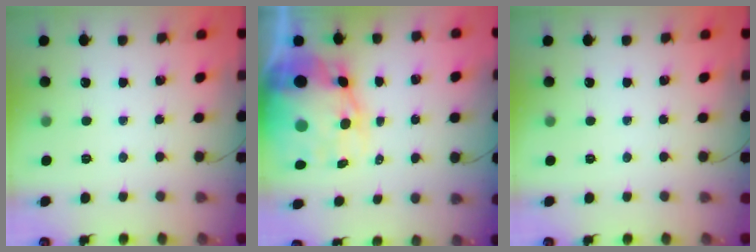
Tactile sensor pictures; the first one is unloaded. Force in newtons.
{"total": 14.4, "press": 13.8, "slide": 4.1}
{"total": 0.0}